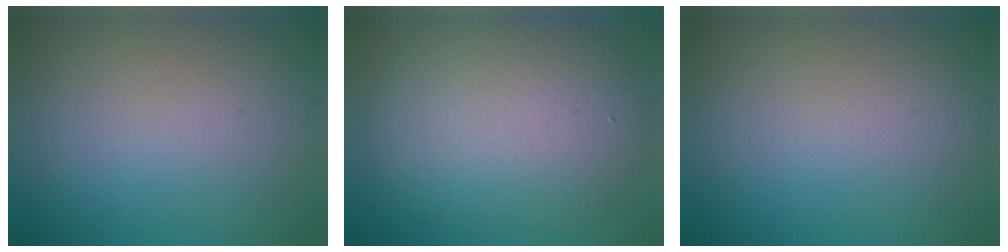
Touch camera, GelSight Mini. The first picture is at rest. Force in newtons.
{"total": 8.8, "press": 8.8, "slide": 0.7}
{"total": 0.0}